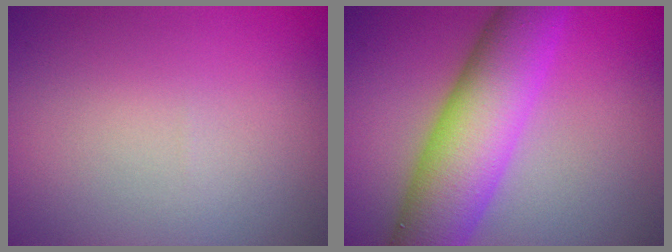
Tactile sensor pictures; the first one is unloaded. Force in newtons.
{"total": 9.7, "press": 9.7, "slide": 0.2}